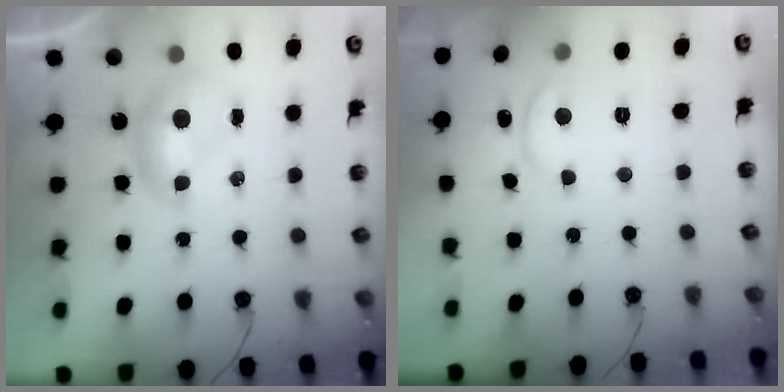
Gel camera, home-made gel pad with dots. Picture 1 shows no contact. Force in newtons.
{"total": 0.7, "press": 0.6, "slide": 0.3}